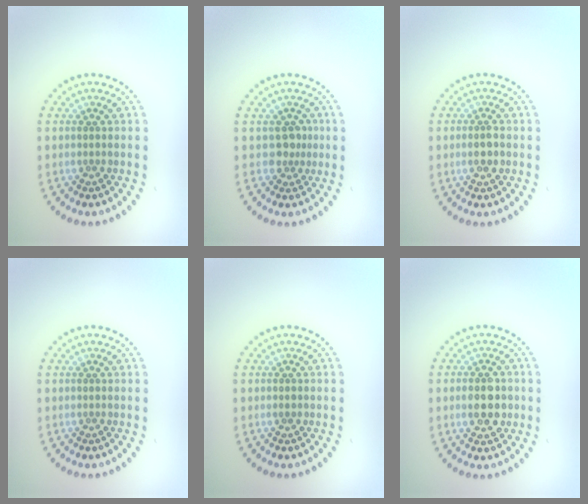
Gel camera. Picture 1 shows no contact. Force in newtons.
{"total": 1.7, "press": 1.3, "slide": 1.1}
{"total": 1.5, "press": 1.5, "slide": 0.1}
{"total": 0.0}
{"total": 0.6, "press": 0.6, "slide": 0.2}
{"total": 3.6, "press": 3.6, "slide": 0.1}